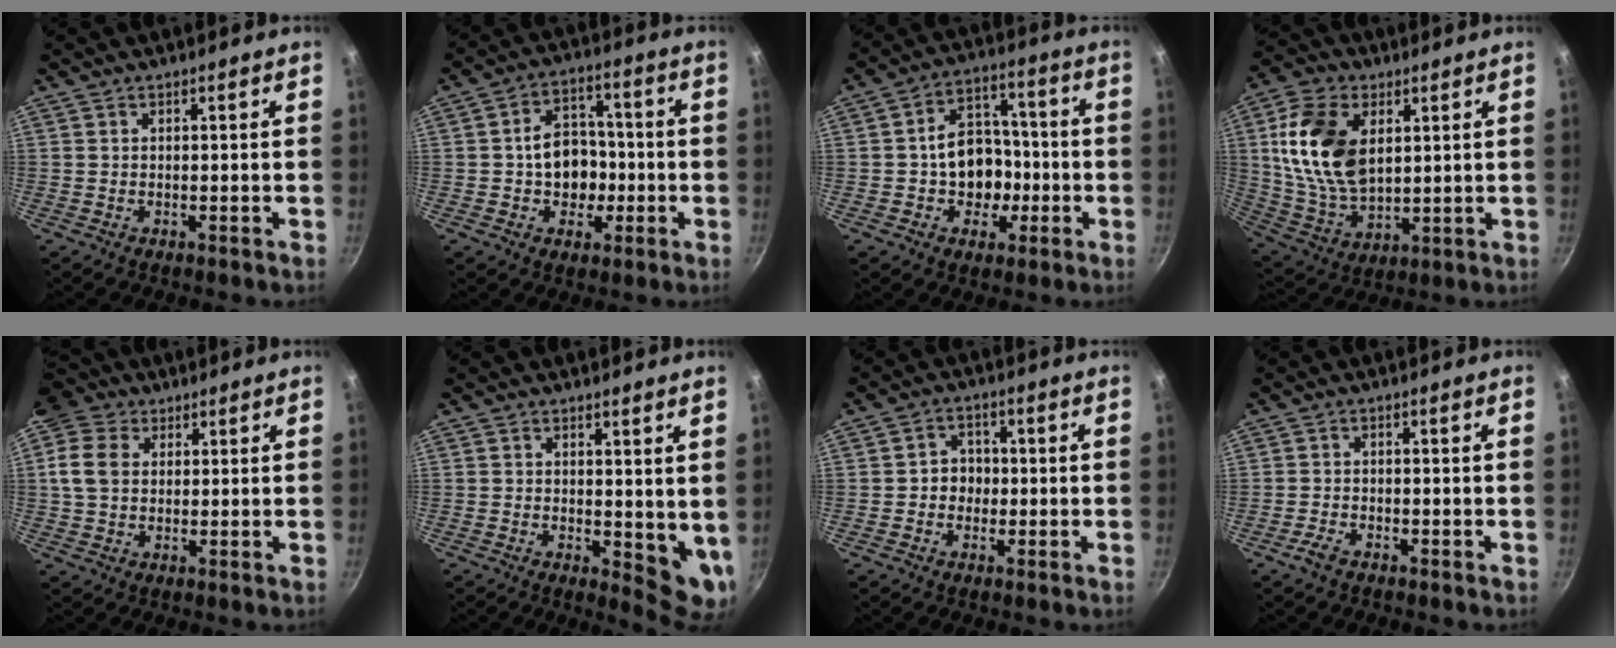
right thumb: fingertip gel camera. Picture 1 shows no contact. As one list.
[{"total": 10.3, "force": [-1.3, 8.1, 6.1], "torque": [-0.057, 0.023, -0.021]}, {"total": 11.9, "force": [-2.0, 9.6, 6.7], "torque": [-0.061, 0.036, -0.032]}, {"total": 17.3, "force": [4.1, 10.8, 12.8], "torque": [-0.228, -0.011, 0.087]}, {"total": 8.4, "force": [2.5, 6.5, 4.7], "torque": [-0.066, 0.003, 0.036]}, {"total": 6.9, "force": [1.7, 3.4, 5.8], "torque": [-0.066, -0.026, 0.025]}, {"total": 4.3, "force": [-0.5, 3.9, 1.8], "torque": [0.004, 0.010, -0.013]}, {"total": 2.3, "force": [-1.6, 0.9, 1.3], "torque": [-0.034, 0.014, -0.035]}]